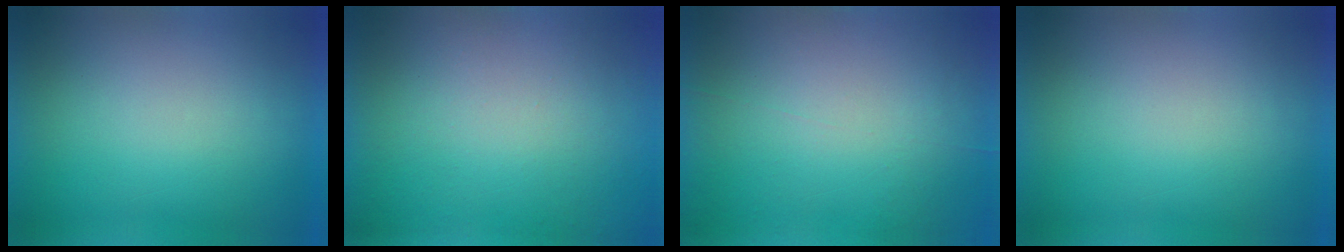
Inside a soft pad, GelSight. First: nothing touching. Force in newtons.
{"total": 7.6}
{"total": 7.1}
{"total": 0.0}